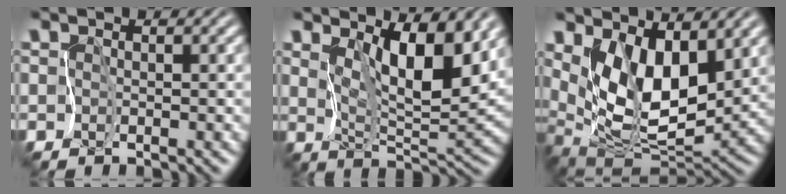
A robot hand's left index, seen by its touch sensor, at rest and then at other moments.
{"total": 6.8, "force": [3.4, 2.1, 5.5], "torque": [-0.091, -0.014, 0.058]}
{"total": 8.9, "force": [2.9, 4.4, 7.2], "torque": [-0.131, -0.017, 0.049]}